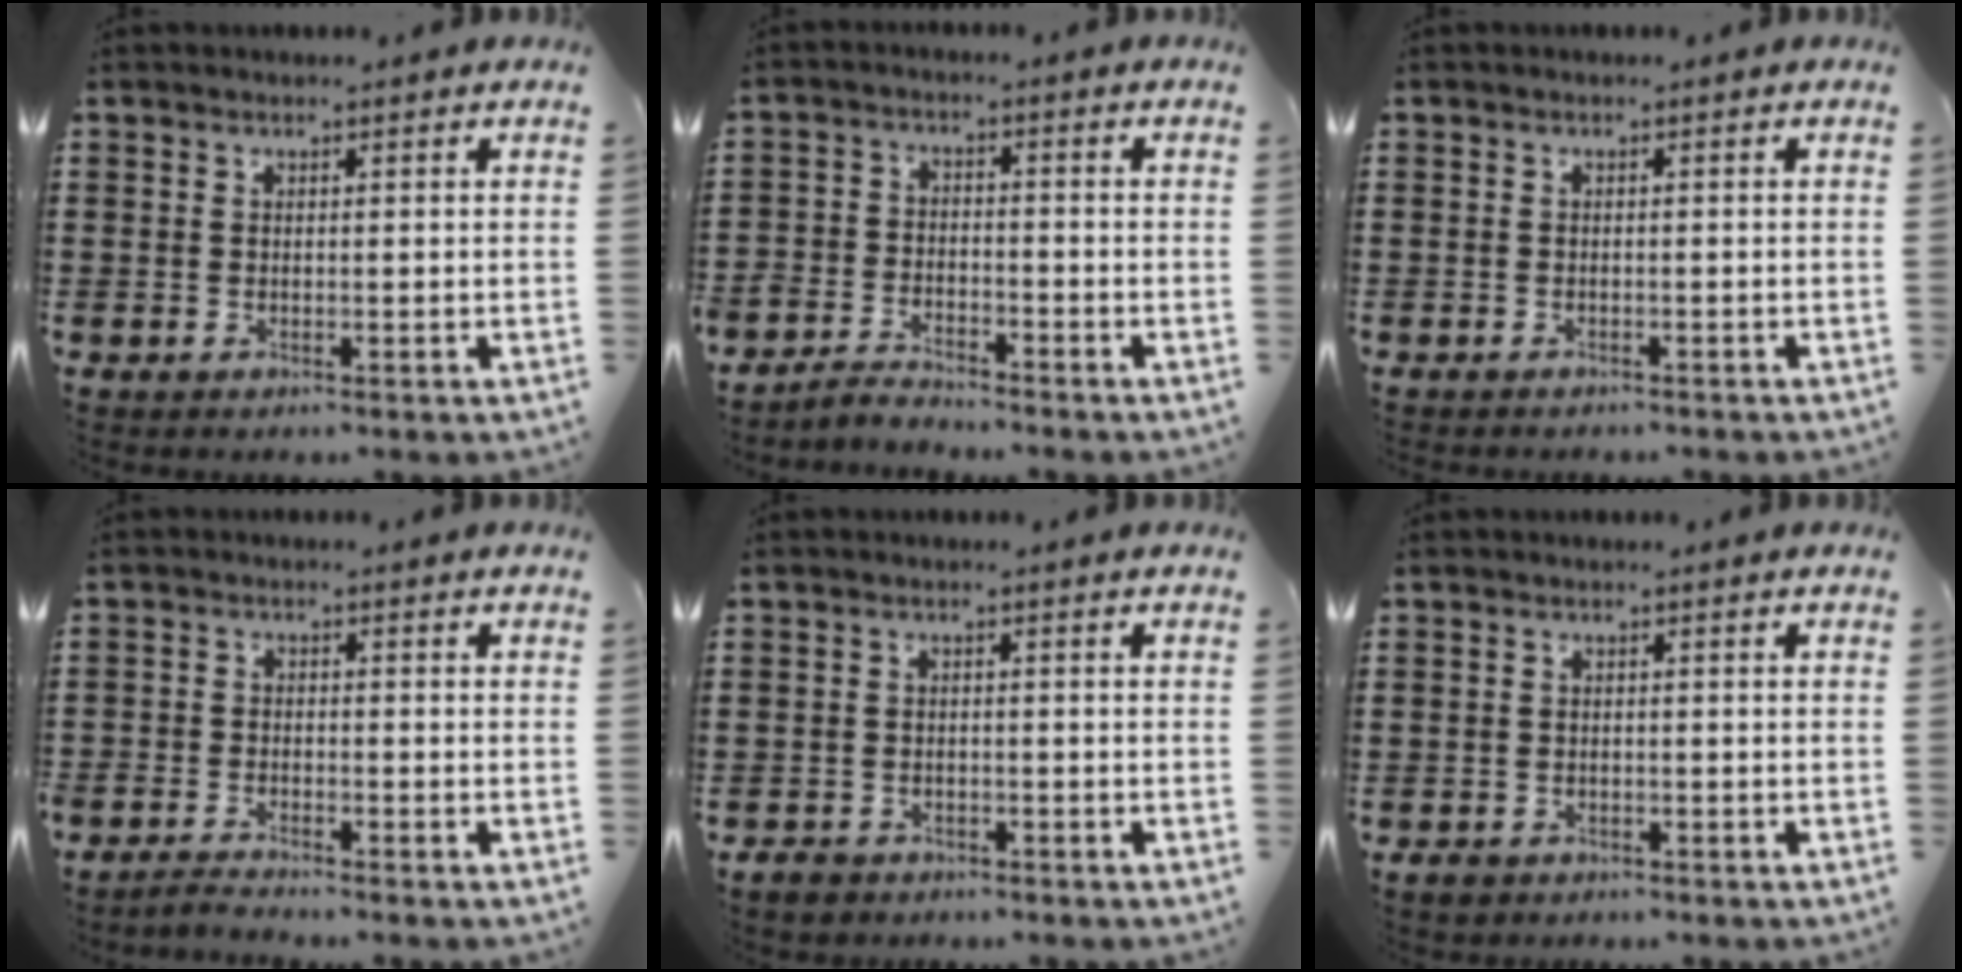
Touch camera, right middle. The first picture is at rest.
{"total": 3.5, "force": [-3.4, 0.6, -0.2], "torque": [-0.005, 0.005, -0.074]}
{"total": 0.6, "force": [-0.6, 0.1, 0.0], "torque": [-0.001, 0.001, -0.014]}
{"total": 2.3, "force": [-2.3, 0.0, 0.0], "torque": [-0.005, 0.002, -0.049]}
{"total": 1.7, "force": [-1.5, 0.8, 0.2], "torque": [-0.010, 0.003, -0.033]}
{"total": 1.1, "force": [-0.9, 0.6, 0.2], "torque": [-0.007, 0.001, -0.021]}